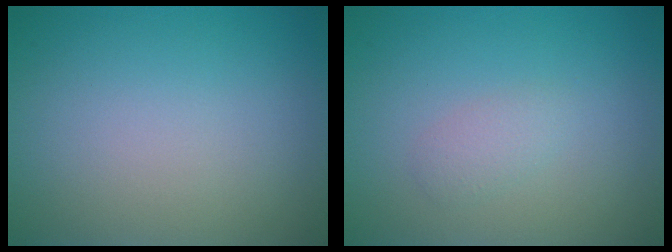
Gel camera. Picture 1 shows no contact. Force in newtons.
{"total": 1.2, "press": 1.2, "slide": 0.0}